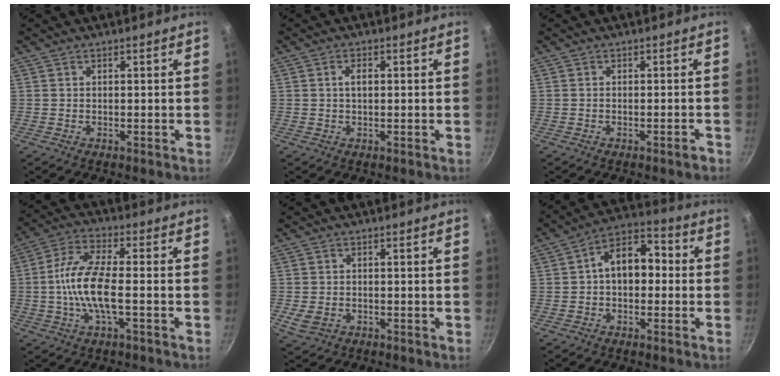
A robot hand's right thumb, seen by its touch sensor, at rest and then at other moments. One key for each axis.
{"total": 2.1, "fx": 0.3, "fy": 1.2, "fz": 1.8, "tx": -0.031, "ty": 0.005, "tz": 0.003}
{"total": 1.5, "fx": -1.0, "fy": 0.2, "fz": 1.1, "tx": -0.020, "ty": 0.011, "tz": -0.011}
{"total": 11.0, "fx": -1.8, "fy": 3.4, "fz": 10.3, "tx": -0.213, "ty": 0.023, "tz": -0.047}
{"total": 3.3, "fx": -0.8, "fy": 2.4, "fz": 2.1, "tx": -0.045, "ty": -0.003, "tz": -0.011}
{"total": 10.8, "fx": 0.4, "fy": 7.3, "fz": 8.0, "tx": -0.081, "ty": 0.040, "tz": -0.010}